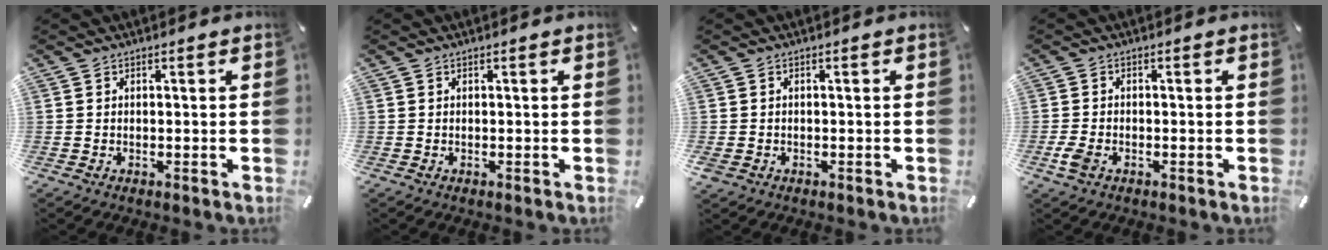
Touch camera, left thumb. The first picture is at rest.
{"total": 0.0}
{"total": 1.2, "force": [-0.6, 1.0, 0.4], "torque": [-0.005, 0.003, -0.013]}
{"total": 3.5, "force": [-1.5, 2.1, 2.4], "torque": [-0.066, -0.004, -0.032]}